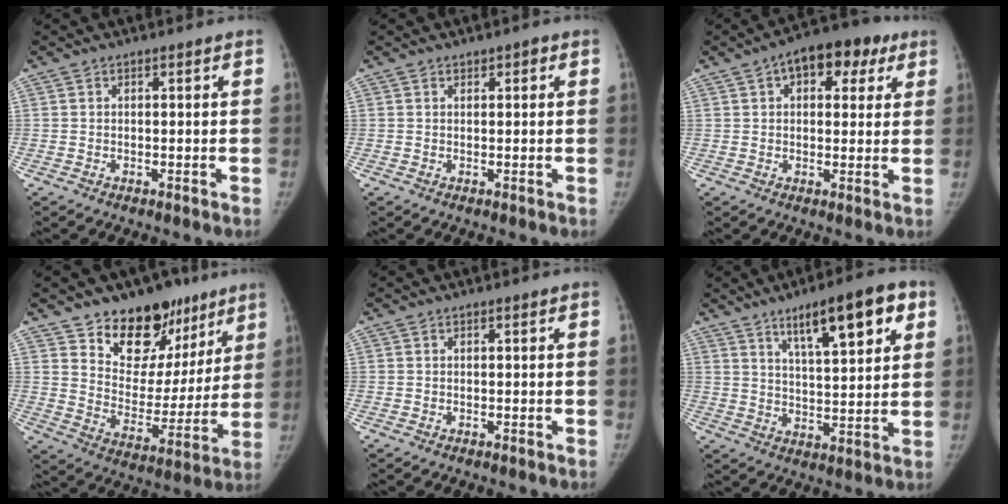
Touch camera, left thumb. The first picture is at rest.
{"total": 1.1, "force": [0.6, 0.6, 0.7], "torque": [-0.003, -0.001, 0.006]}
{"total": 11.6, "force": [5.2, 6.7, 7.9], "torque": [-0.070, 0.009, 0.067]}
{"total": 18.1, "force": [12.2, 11.3, 7.2], "torque": [-0.041, -0.071, 0.196]}
{"total": 0.0}
{"total": 13.9, "force": [7.2, 3.9, 11.2], "torque": [-0.145, -0.024, 0.111]}